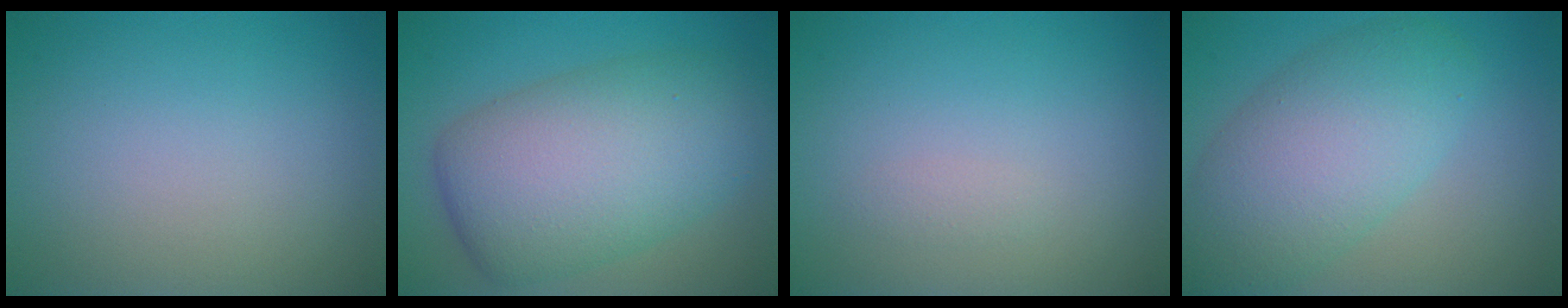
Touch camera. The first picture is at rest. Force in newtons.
{"total": 10.3, "press": 10.3, "slide": 0.2}
{"total": 0.6, "press": 0.6, "slide": 0.0}
{"total": 7.6, "press": 7.6, "slide": 0.4}